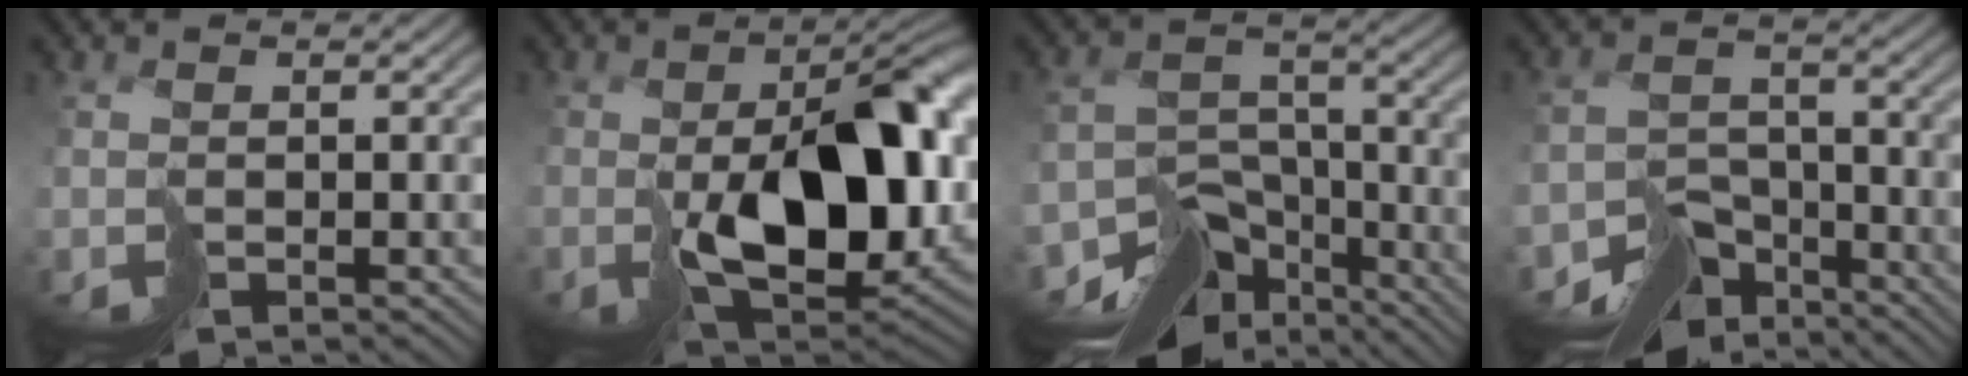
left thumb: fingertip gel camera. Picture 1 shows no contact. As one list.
[{"total": 15.7, "force": [-1.0, 8.5, 13.1], "torque": [-0.190, -0.026, 0.006]}, {"total": 10.4, "force": [-8.3, 5.3, 3.4], "torque": [-0.056, -0.016, -0.129]}, {"total": 7.2, "force": [-5.9, 3.8, 1.6], "torque": [-0.015, -0.016, -0.097]}]